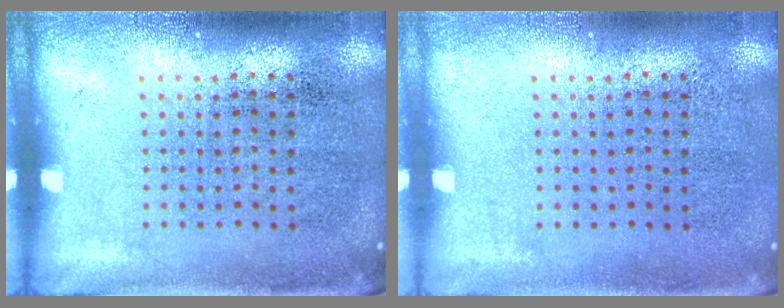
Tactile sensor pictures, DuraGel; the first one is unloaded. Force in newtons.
{"total": 0.0}